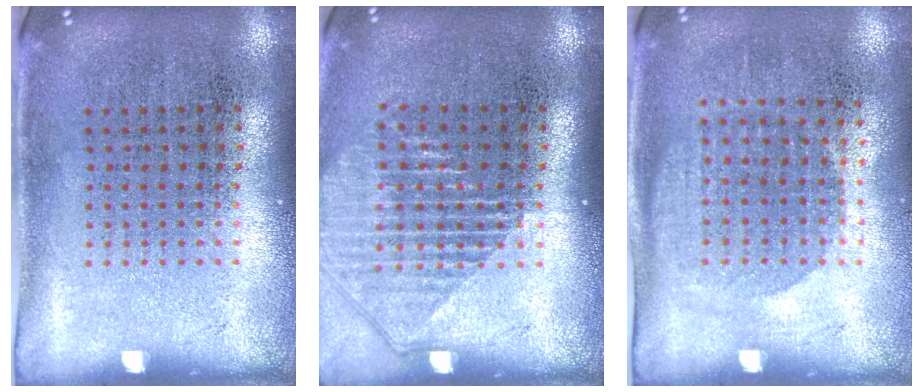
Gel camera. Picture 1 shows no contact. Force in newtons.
{"total": 1.3, "press": 1.2, "slide": 0.6}
{"total": 1.1, "press": 1.0, "slide": 0.5}